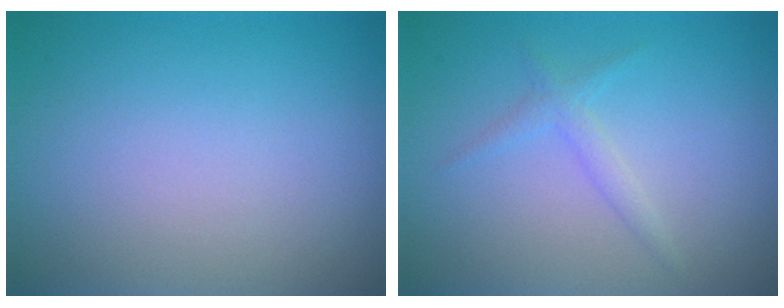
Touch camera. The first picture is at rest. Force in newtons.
{"total": 1.4, "press": 1.4, "slide": 0.1}